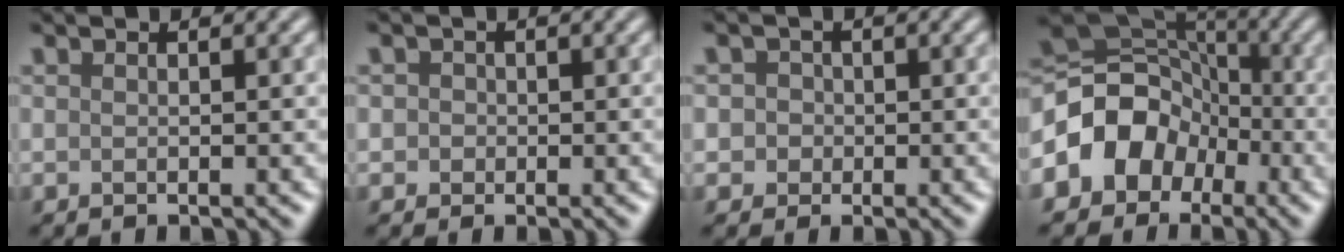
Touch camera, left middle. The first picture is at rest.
{"total": 2.3, "force": [0.7, 2.1, 0.7], "torque": [0.015, 0.018, -0.016]}
{"total": 3.1, "force": [0.7, 2.8, 0.9], "torque": [0.016, 0.028, -0.017]}
{"total": 8.7, "force": [-2.7, 7.1, 4.2], "torque": [-0.085, 0.011, -0.069]}